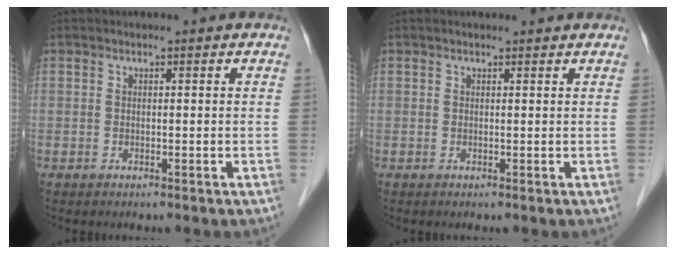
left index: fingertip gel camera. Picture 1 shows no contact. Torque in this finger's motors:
{"motor_torque": [0.18, -0.21, -0.04, 0.00]}